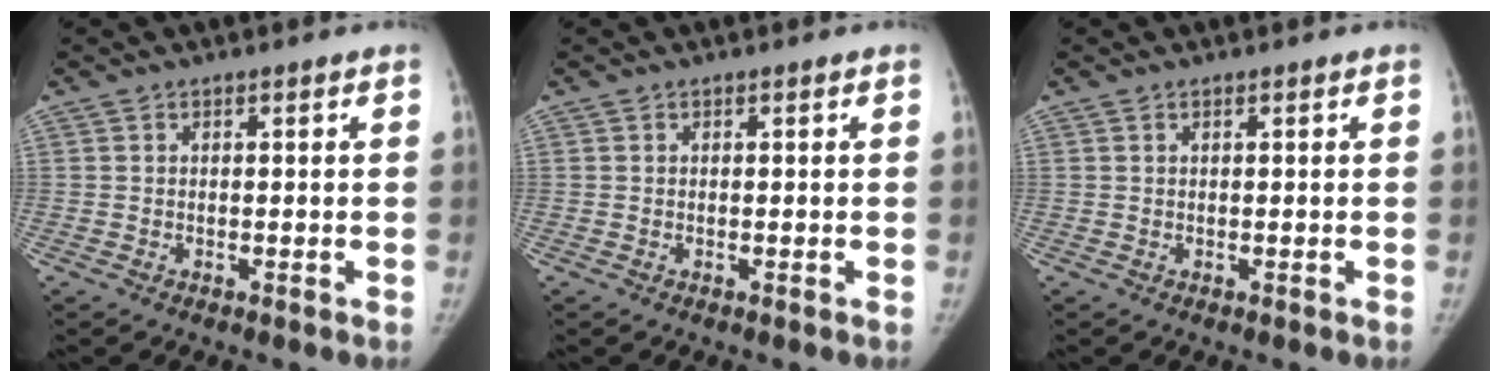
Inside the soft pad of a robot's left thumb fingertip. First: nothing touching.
{"total": 0.0}
{"total": 0.0}